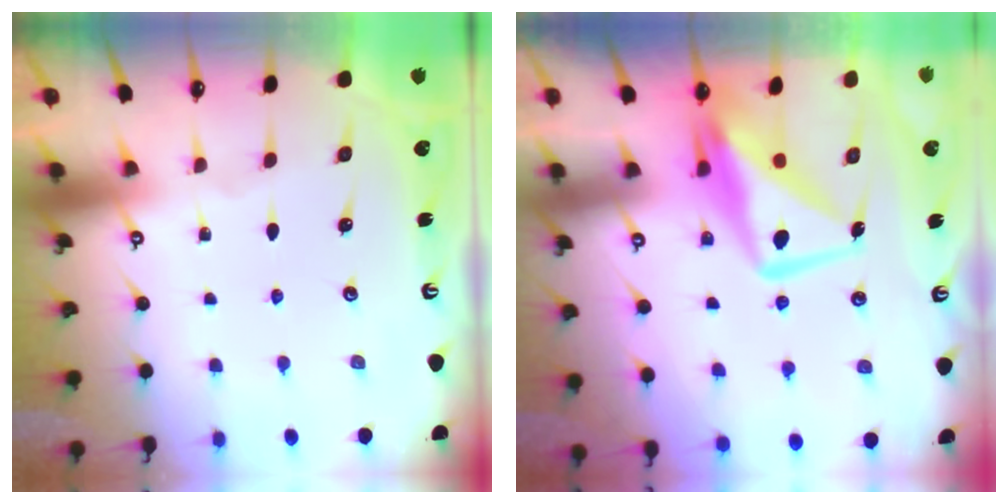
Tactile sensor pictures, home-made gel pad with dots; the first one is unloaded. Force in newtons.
{"total": 11.4, "press": 11.4, "slide": 0.8}